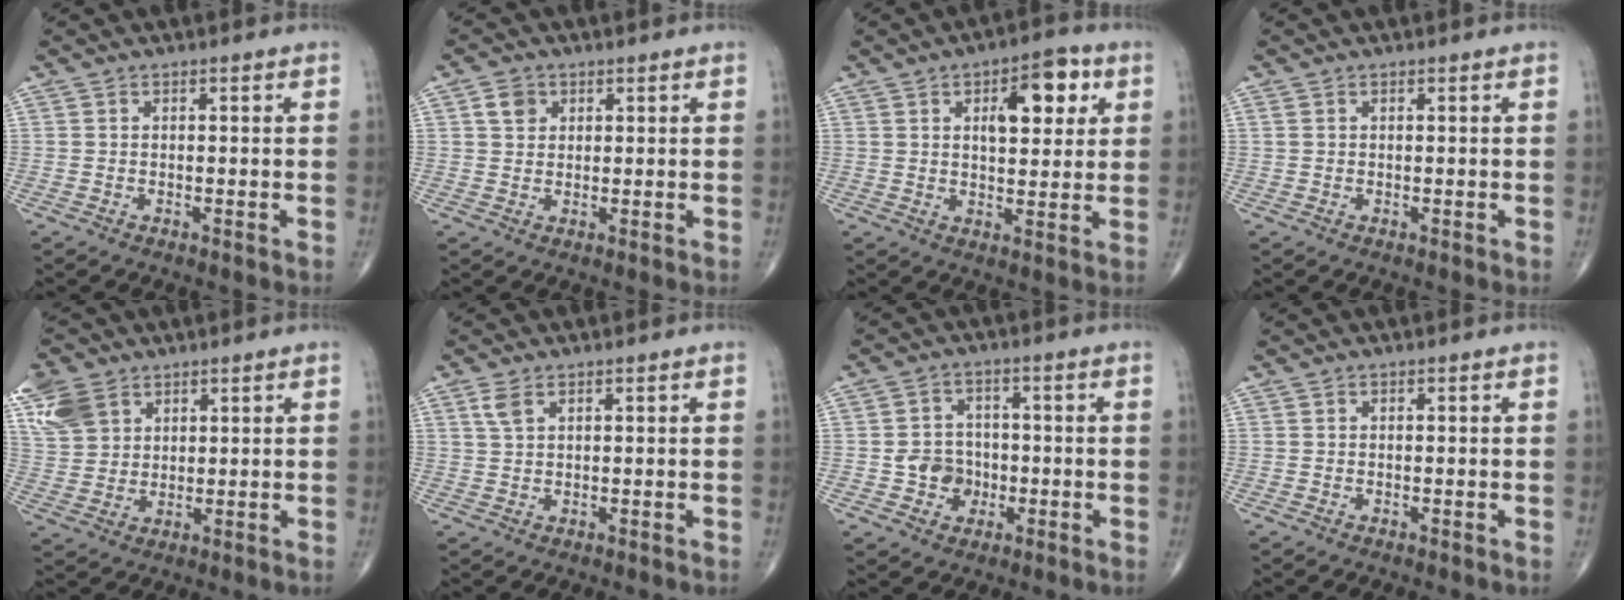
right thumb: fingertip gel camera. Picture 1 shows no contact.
{"total": 3.4, "force": [1.4, 2.7, 1.5], "torque": [-0.014, -0.002, 0.024]}
{"total": 10.7, "force": [3.8, 5.1, 8.6], "torque": [-0.093, -0.004, 0.052]}
{"total": 0.6, "force": [0.3, 0.3, 0.4], "torque": [-0.009, 0.009, 0.009]}
{"total": 9.8, "force": [5.2, 7.0, 4.6], "torque": [-0.089, -0.006, 0.113]}
{"total": 2.6, "force": [1.4, 1.3, 1.8], "torque": [-0.039, 0.005, 0.035]}
{"total": 6.1, "force": [-1.4, 5.4, 2.5], "torque": [-0.008, 0.013, -0.026]}
{"total": 0.0}